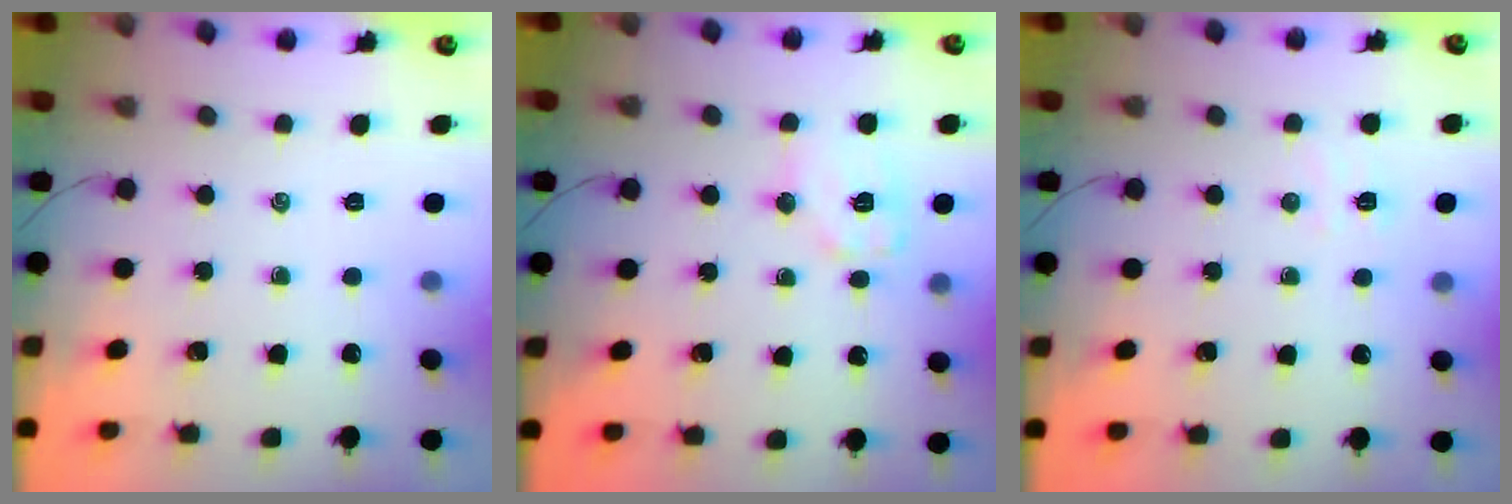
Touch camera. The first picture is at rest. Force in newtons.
{"total": 9.5, "press": 9.5, "slide": 0.4}
{"total": 3.5, "press": 3.4, "slide": 0.9}